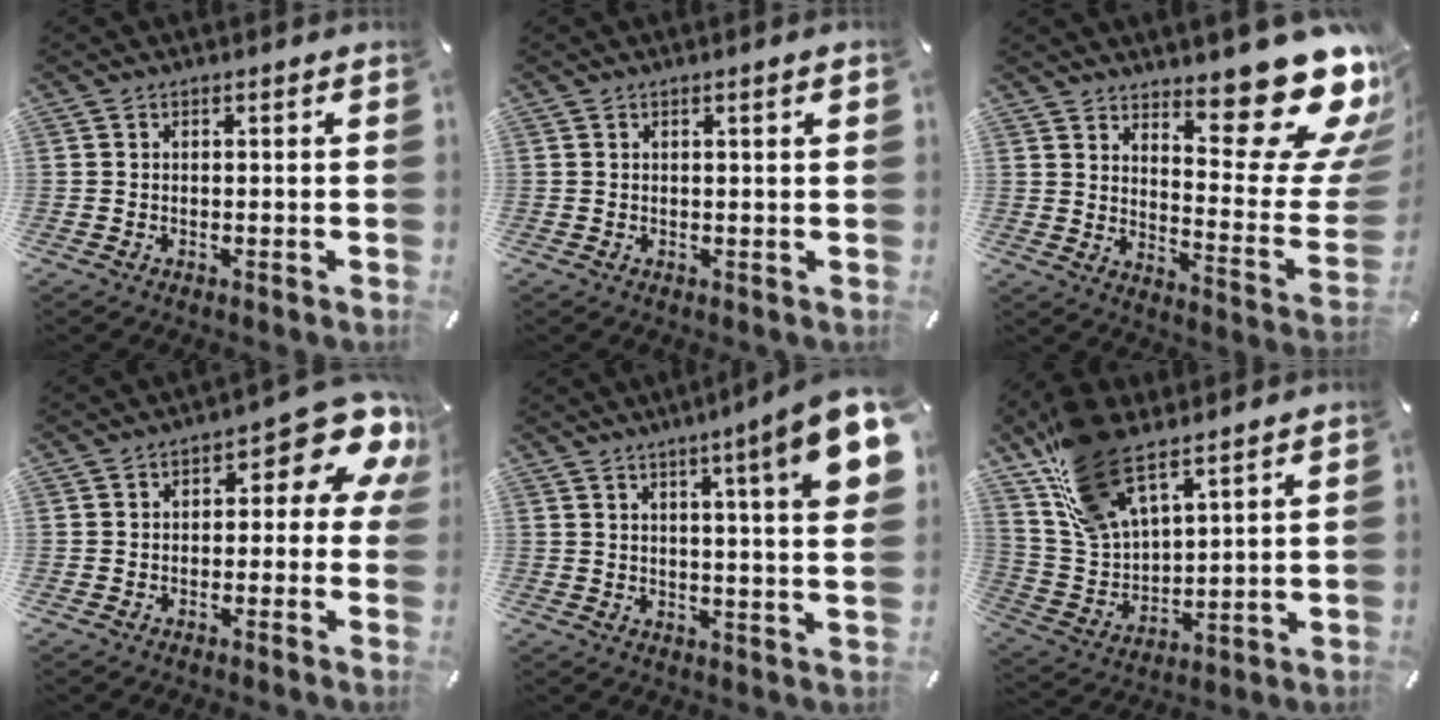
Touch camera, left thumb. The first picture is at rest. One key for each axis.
{"total": 1.3, "fx": 0.5, "fy": 0.0, "fz": 1.3, "tx": -0.024, "ty": 0.000, "tz": 0.007}
{"total": 20.3, "fx": 14.5, "fy": 7.6, "fz": 12.1, "tx": -0.134, "ty": -0.130, "tz": 0.241}
{"total": 11.0, "fx": 4.3, "fy": 4.6, "fz": 9.0, "tx": -0.116, "ty": -0.037, "tz": 0.070}
{"total": 12.8, "fx": 5.8, "fy": 0.5, "fz": 11.4, "tx": -0.171, "ty": -0.032, "tz": 0.085}
{"total": 16.7, "fx": 11.8, "fy": 8.1, "fz": 8.7, "tx": -0.209, "ty": -0.059, "tz": 0.218}